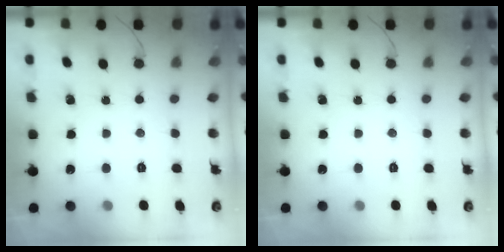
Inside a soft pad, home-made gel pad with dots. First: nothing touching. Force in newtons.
{"total": 0.0}